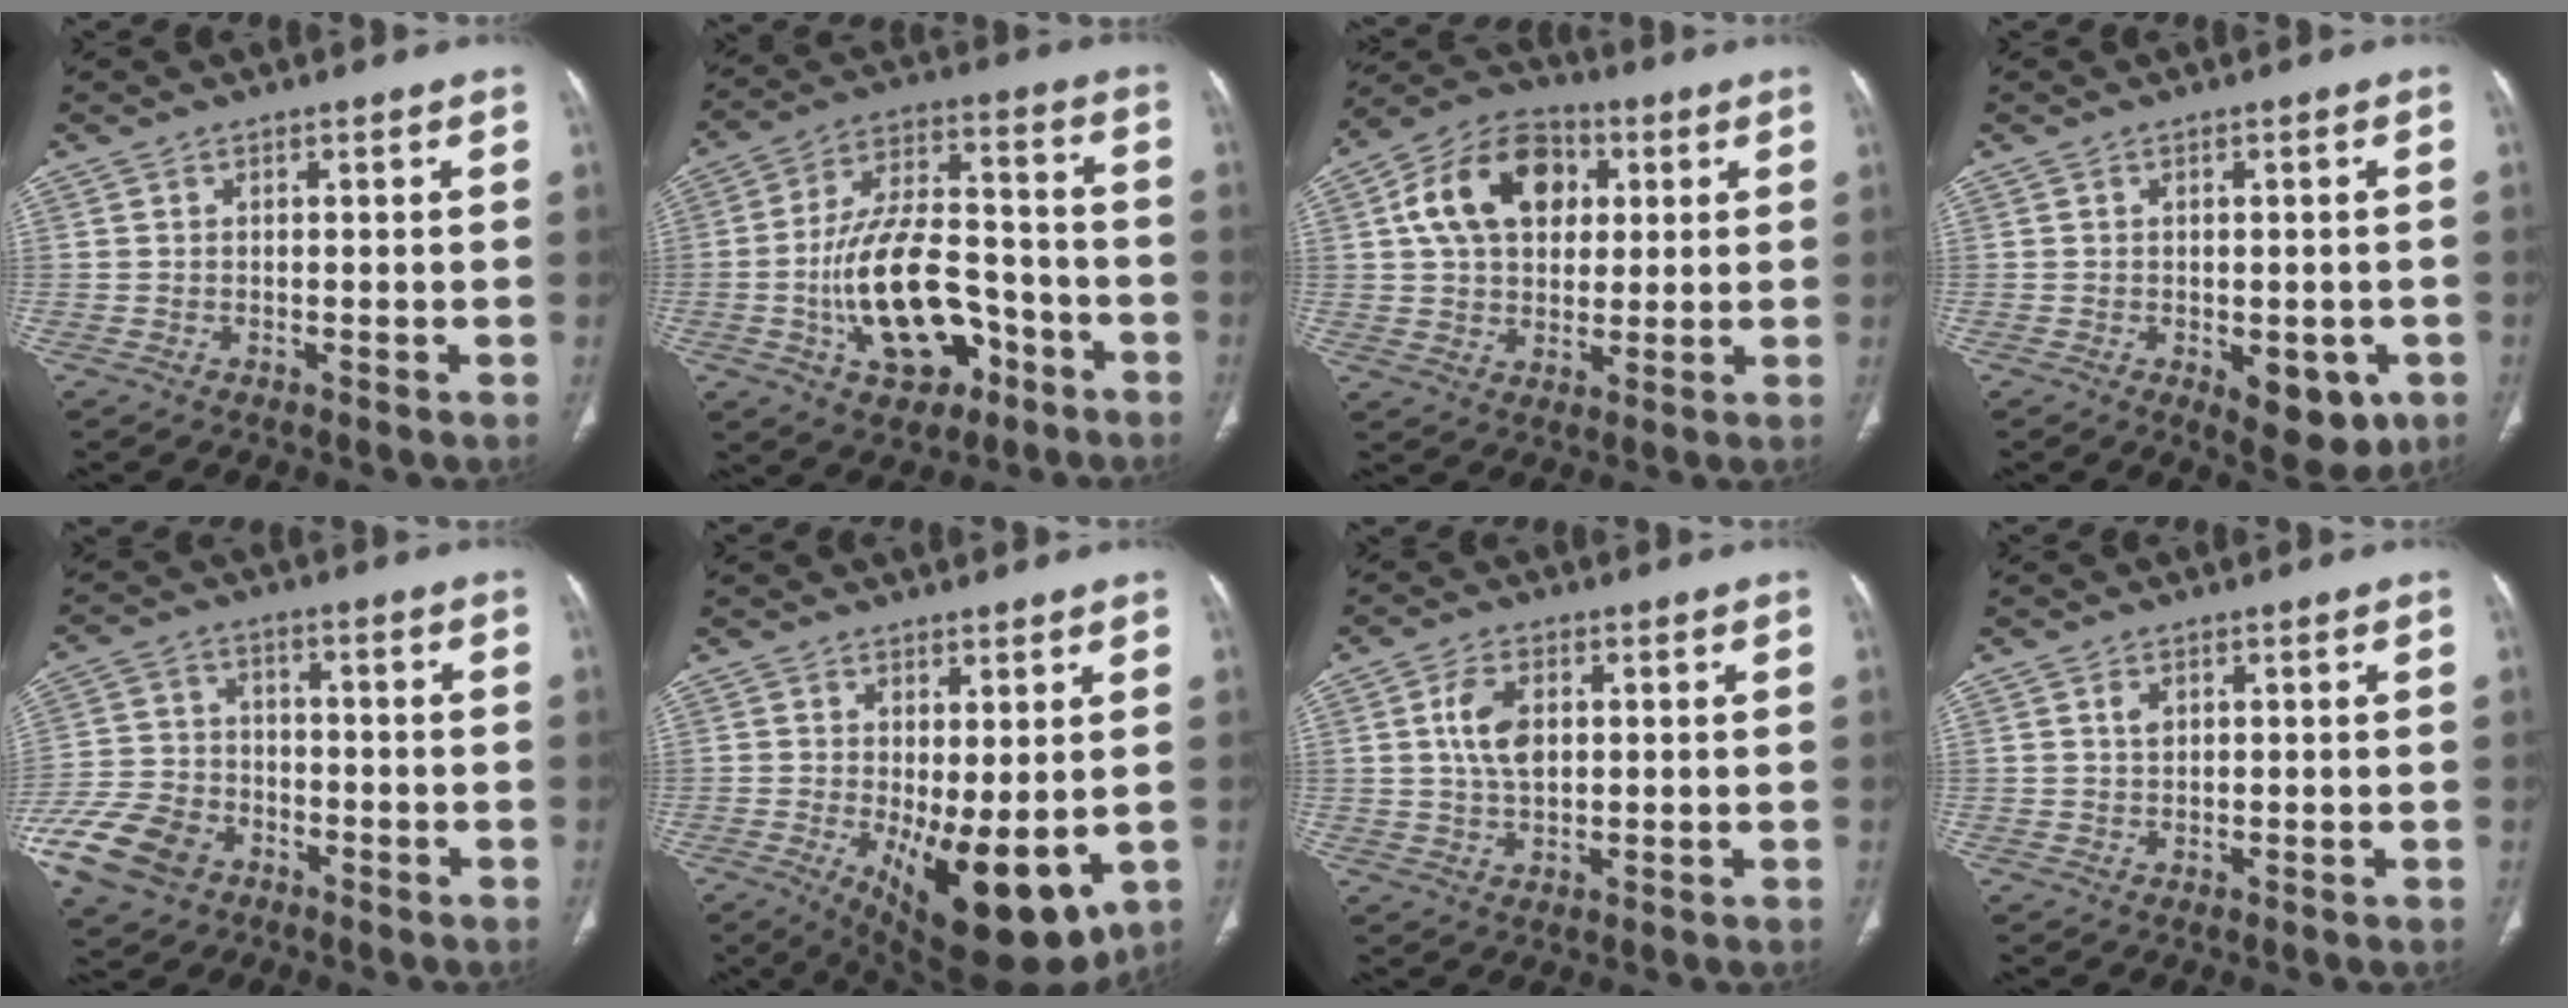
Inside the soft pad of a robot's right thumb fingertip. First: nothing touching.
{"total": 18.2, "force": [-6.4, 10.3, 13.5], "torque": [-0.214, 0.049, -0.101]}
{"total": 15.6, "force": [4.0, 11.2, 10.1], "torque": [-0.150, 0.009, 0.061]}
{"total": 8.2, "force": [-2.9, 4.2, 6.4], "torque": [-0.059, 0.002, -0.025]}
{"total": 13.8, "force": [-7.2, 9.6, 6.8], "torque": [-0.140, 0.024, -0.132]}
{"total": 13.1, "force": [-2.3, 5.2, 11.9], "torque": [-0.169, -0.027, -0.013]}
{"total": 6.4, "force": [1.3, 3.8, 5.0], "torque": [-0.094, -0.002, 0.023]}
{"total": 1.4, "force": [0.6, 0.9, 0.9], "torque": [-0.013, -0.001, 0.013]}